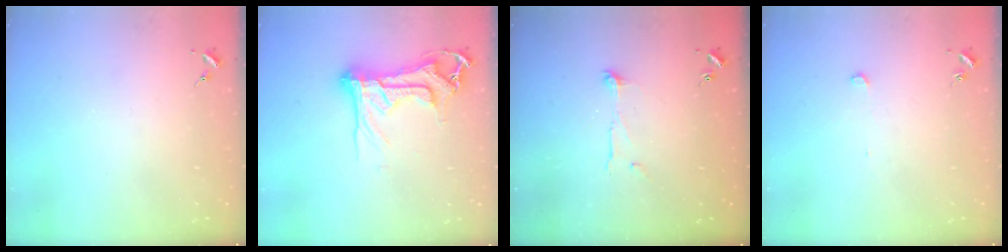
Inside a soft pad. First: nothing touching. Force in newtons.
{"total": 15.8, "press": 15.7, "slide": 1.5}
{"total": 5.8, "press": 5.8, "slide": 0.5}
{"total": 2.4, "press": 2.4, "slide": 0.0}